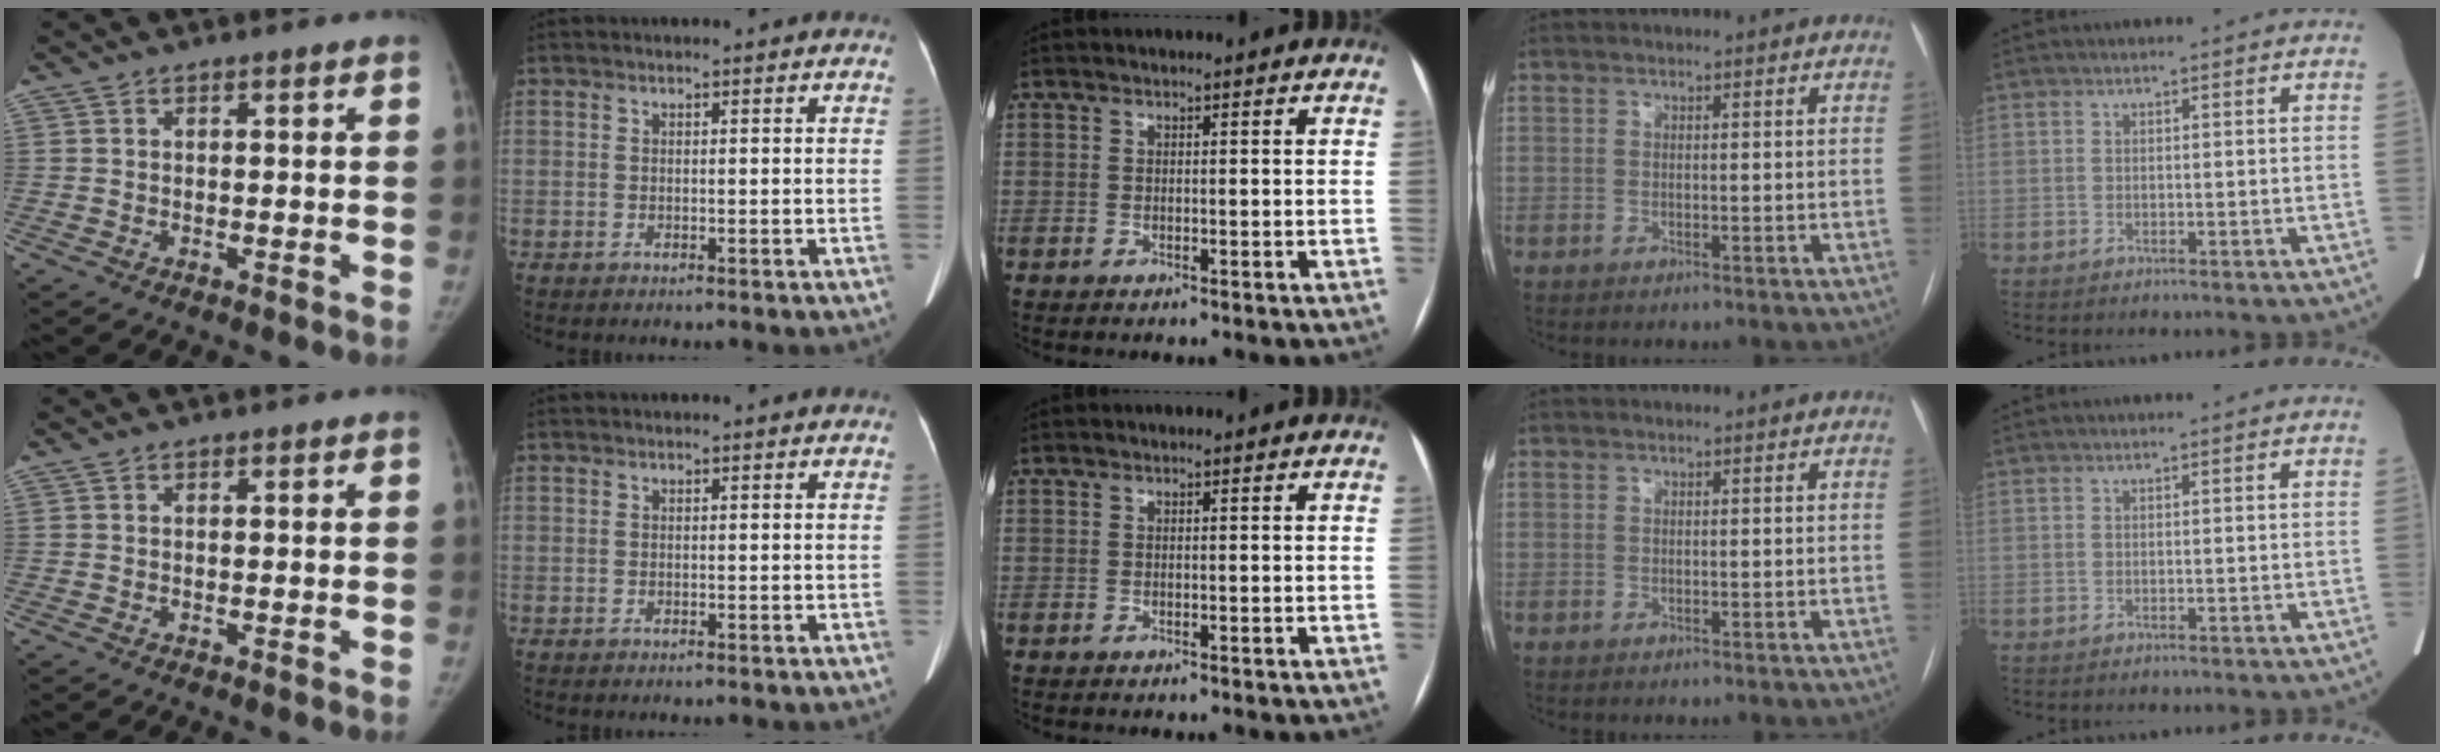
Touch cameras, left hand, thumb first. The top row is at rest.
{}